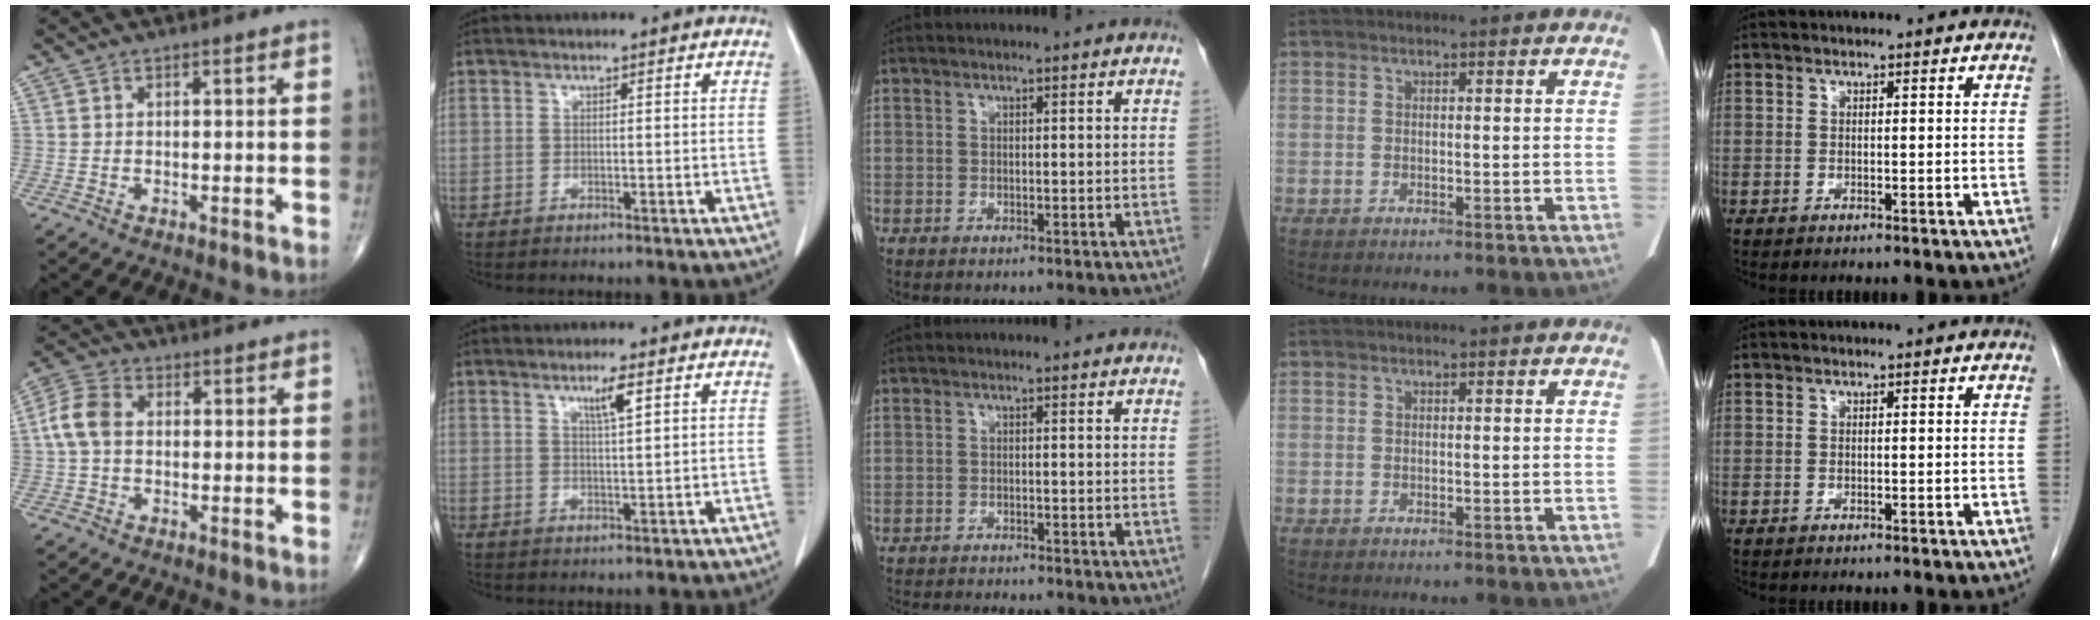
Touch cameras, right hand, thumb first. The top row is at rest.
{"thumb": {"total": 6.7, "force": [0.2, 4.7, 4.8], "torque": [-0.104, 0.020, -0.003]}, "index": {"total": 3.5, "force": [1.9, -0.1, 3.0], "torque": [-0.053, -0.004, 0.032]}, "middle": {"total": 8.5, "force": [-7.9, 1.0, 2.8], "torque": [-0.043, -0.011, -0.112]}}